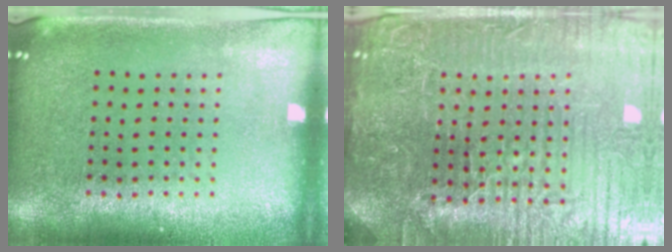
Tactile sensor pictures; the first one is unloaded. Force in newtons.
{"total": 6.5, "press": 5.9, "slide": 2.8}